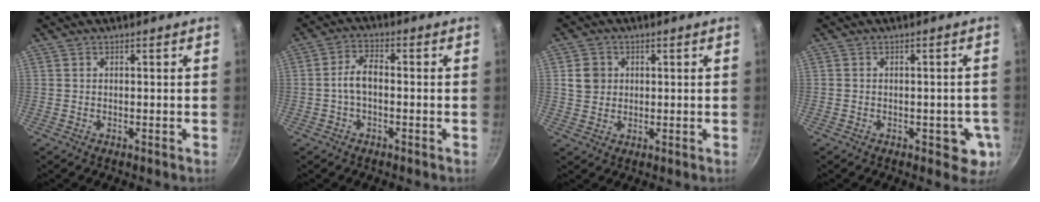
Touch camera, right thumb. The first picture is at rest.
{"total": 4.7, "force": [-0.9, 2.4, 3.9], "torque": [-0.073, 0.025, -0.023]}
{"total": 4.7, "force": [0.9, 4.2, 1.8], "torque": [-0.011, 0.004, 0.014]}
{"total": 5.5, "force": [-1.6, 3.3, 4.2], "torque": [-0.019, 0.002, -0.019]}